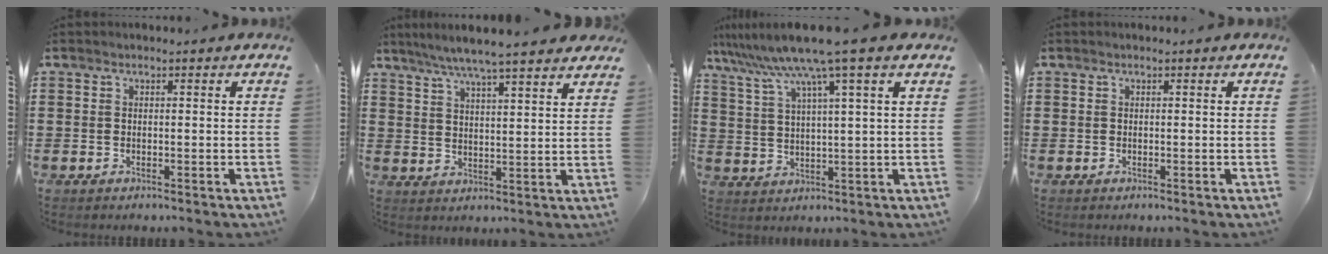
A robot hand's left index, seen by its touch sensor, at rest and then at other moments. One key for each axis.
{"total": 6.2, "fx": 5.4, "fy": -0.2, "fz": 2.9, "tx": -0.073, "ty": -0.022, "tz": 0.094}
{"total": 9.1, "fx": 6.6, "fy": -0.9, "fz": 6.1, "tx": -0.140, "ty": -0.033, "tz": 0.110}
{"total": 0.0}